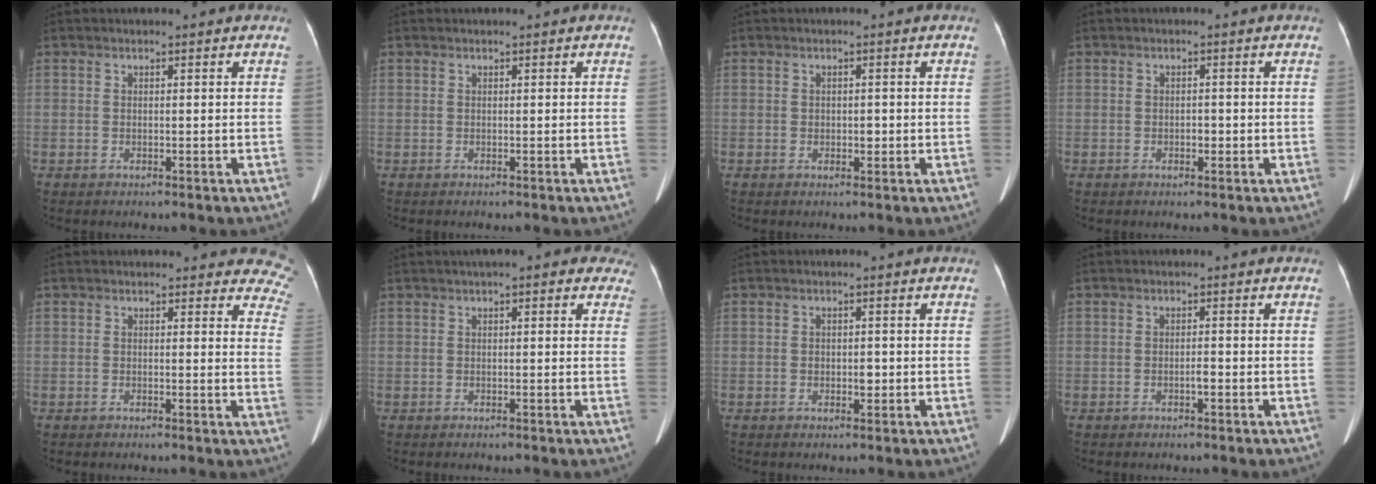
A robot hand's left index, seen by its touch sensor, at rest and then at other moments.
{"total": 0.0}
{"total": 1.3, "force": [-0.2, 0.8, 0.9], "torque": [-0.015, 0.001, 0.001]}
{"total": 1.2, "force": [-0.4, 0.6, 0.9], "torque": [-0.016, 0.001, -0.005]}
{"total": 8.7, "force": [7.9, 3.2, 1.6], "torque": [0.031, -0.024, 0.042]}
{"total": 7.0, "force": [4.8, 2.2, 4.5], "torque": [-0.039, 0.027, 0.050]}
{"total": 1.8, "force": [-0.4, 1.1, 1.4], "torque": [-0.024, 0.002, -0.001]}
{"total": 1.2, "force": [-0.6, 0.2, 1.0], "torque": [-0.018, 0.001, -0.008]}